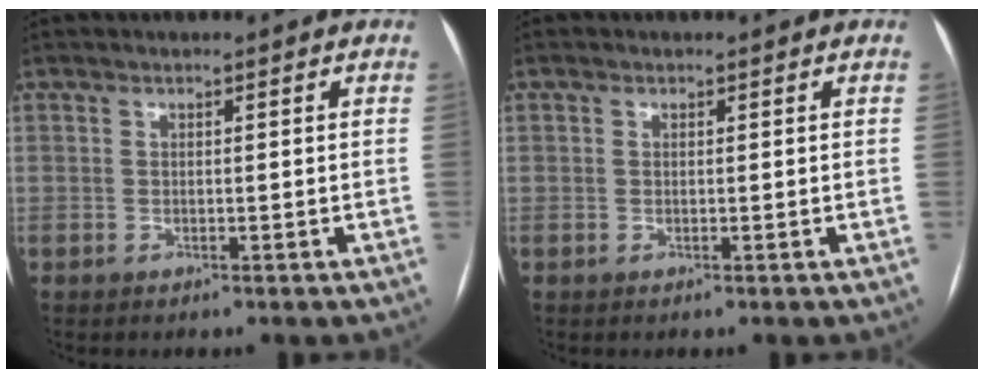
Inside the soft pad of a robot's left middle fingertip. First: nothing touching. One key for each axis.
{"total": 0.0}